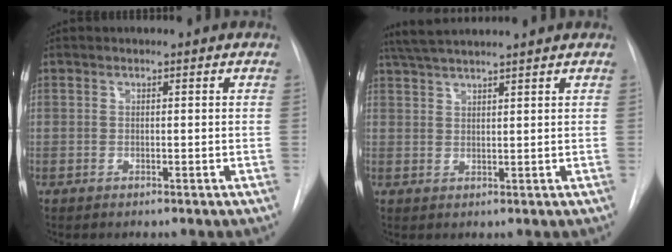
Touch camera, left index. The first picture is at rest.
{"total": 7.1, "force": [6.2, -0.8, 3.3], "torque": [-0.060, 0.028, 0.104]}